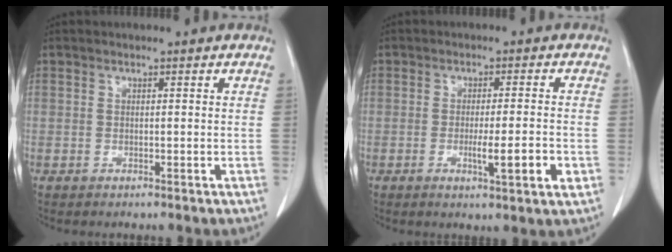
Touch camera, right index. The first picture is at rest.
{"total": 6.1, "force": [-1.8, 0.2, 5.9], "torque": [-0.095, -0.010, -0.024]}